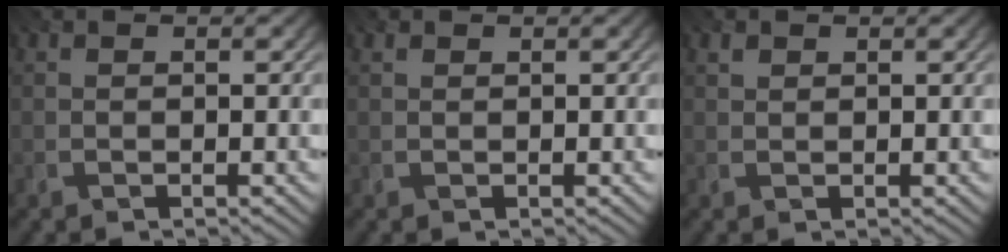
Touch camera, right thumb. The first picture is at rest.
{"total": 0.8, "force": [0.6, 0.5, 0.4], "torque": [-0.009, 0.000, 0.010]}
{"total": 0.7, "force": [0.4, 0.5, 0.3], "torque": [-0.005, -0.002, 0.010]}